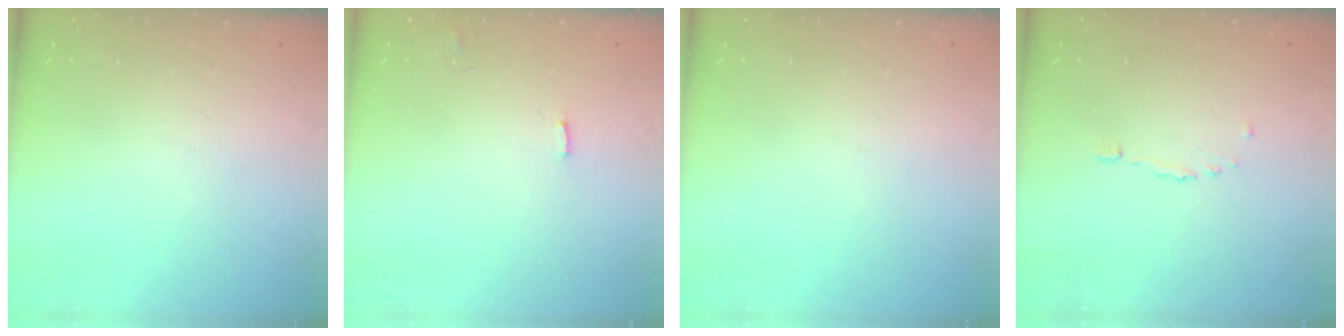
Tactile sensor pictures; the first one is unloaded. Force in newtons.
{"total": 1.2, "press": 1.2, "slide": 0.1}
{"total": 0.0}
{"total": 1.1, "press": 0.8, "slide": 0.7}